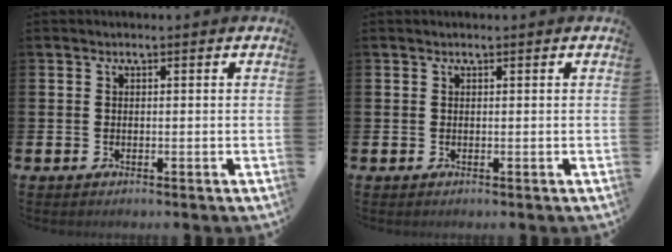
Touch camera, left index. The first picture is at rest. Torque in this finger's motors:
{"motor_torque": [0.50, -1.04, -0.12, 0.00]}